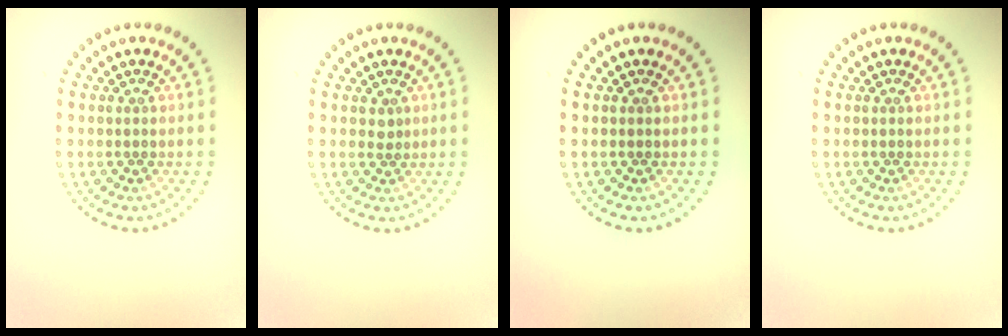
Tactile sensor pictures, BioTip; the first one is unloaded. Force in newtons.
{"total": 0.9, "press": 0.6, "slide": 0.6}
{"total": 0.0}
{"total": 0.0}